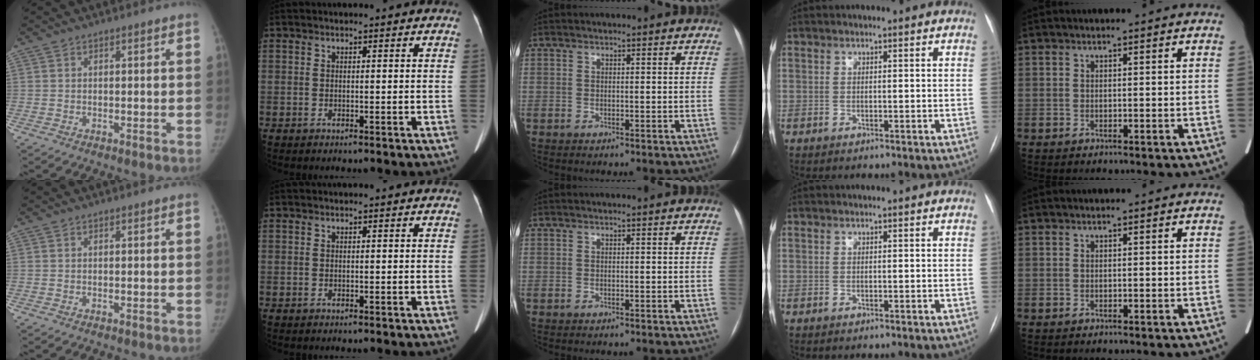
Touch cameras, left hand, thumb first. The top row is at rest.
{}